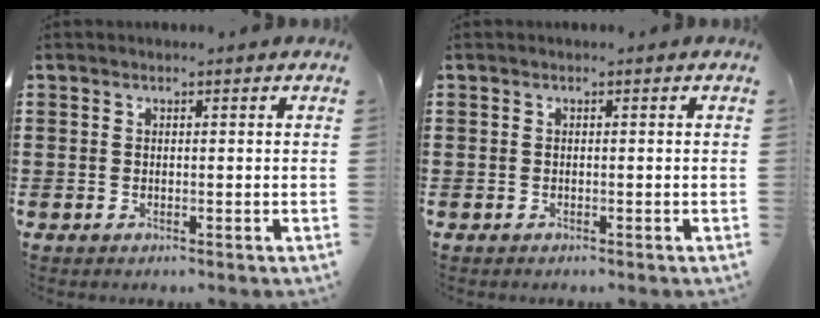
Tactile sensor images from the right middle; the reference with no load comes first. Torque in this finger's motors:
{"motor_torque": [0.52, -0.33, 0.01, 0.00]}